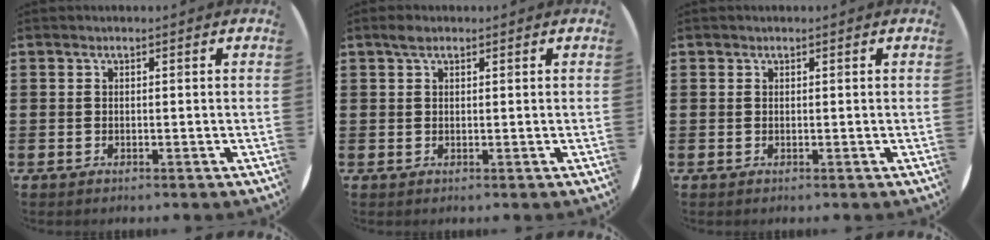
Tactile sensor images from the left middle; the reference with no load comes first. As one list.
[{"total": 1.5, "force": [1.0, 0.7, 0.7], "torque": [-0.009, 0.002, 0.017]}, {"total": 0.0}]